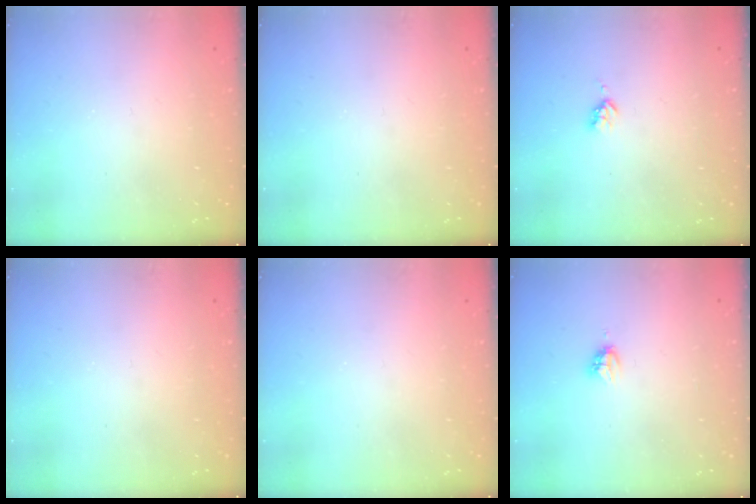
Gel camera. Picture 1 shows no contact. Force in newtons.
{"total": 0.0}
{"total": 2.7, "press": 2.6, "slide": 0.5}
{"total": 0.0}
{"total": 0.0}
{"total": 3.2, "press": 3.2, "slide": 0.4}